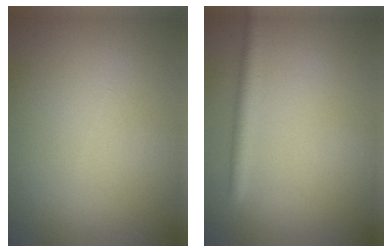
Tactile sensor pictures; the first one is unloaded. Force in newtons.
{"total": 2.0, "press": 2.0, "slide": 0.1}